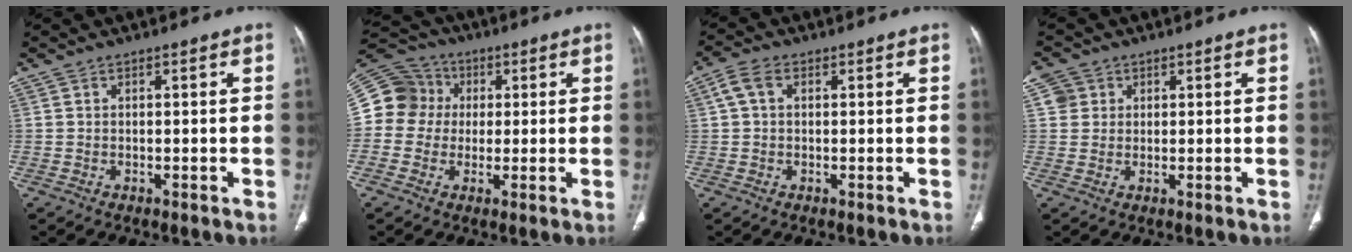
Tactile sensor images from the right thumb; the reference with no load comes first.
{"total": 13.1, "force": [1.2, 12.5, 3.9], "torque": [-0.068, 0.038, 0.020]}
{"total": 3.7, "force": [0.9, 2.4, 2.7], "torque": [-0.057, 0.014, 0.017]}
{"total": 3.5, "force": [1.3, 3.2, 0.5], "torque": [0.006, -0.002, 0.023]}